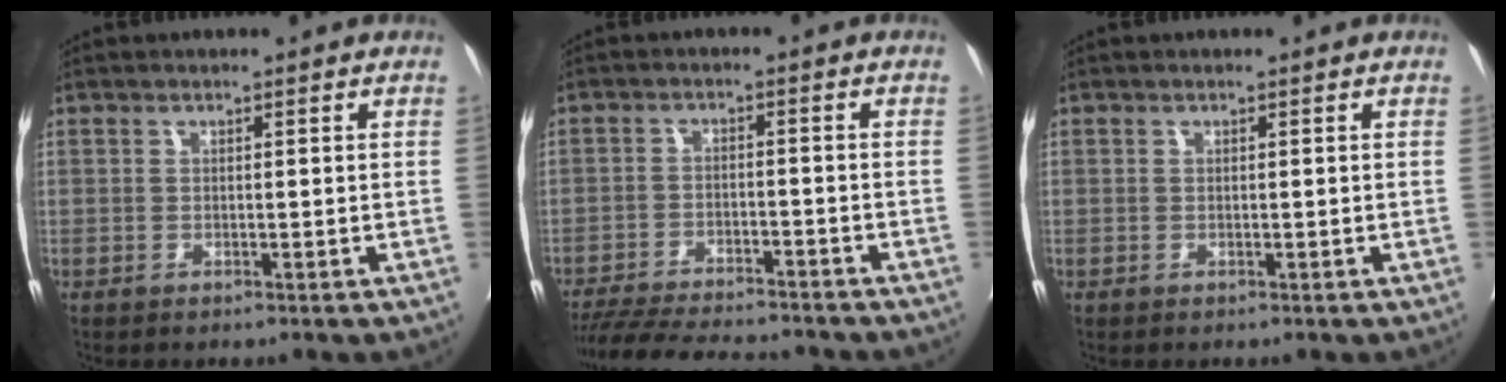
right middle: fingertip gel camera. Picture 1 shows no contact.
{"total": 14.8, "force": [-13.5, 2.0, 5.6], "torque": [-0.106, -0.019, -0.198]}
{"total": 0.0}